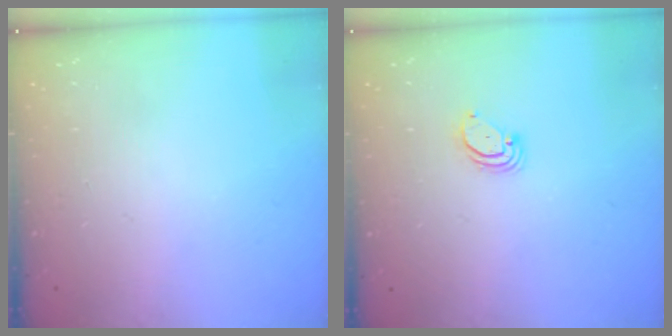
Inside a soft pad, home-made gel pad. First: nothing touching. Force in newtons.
{"total": 2.0, "press": 2.0, "slide": 0.1}